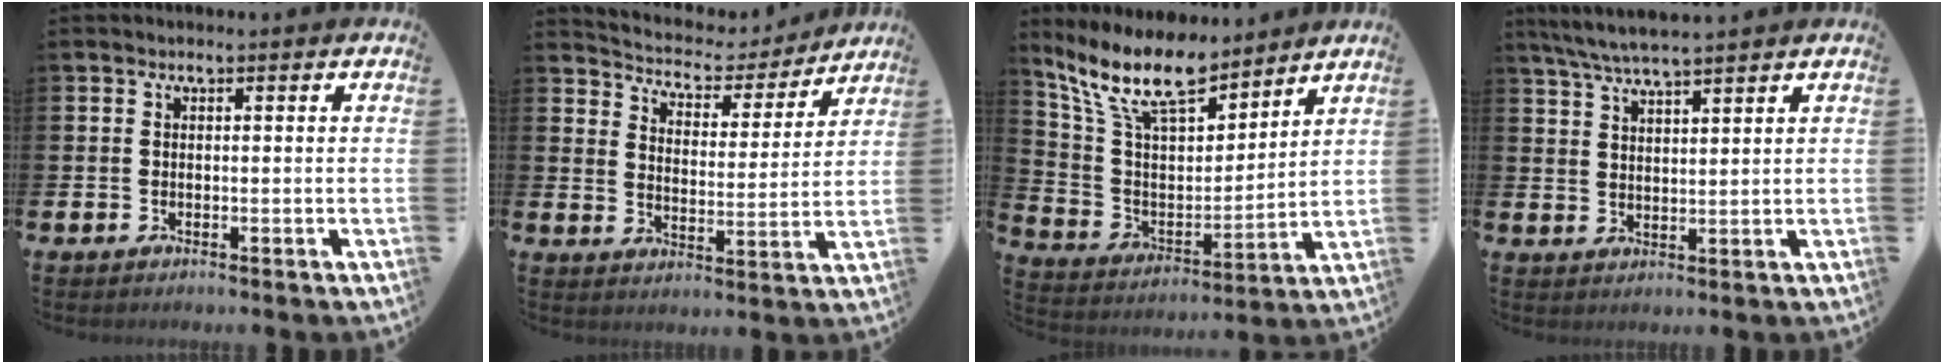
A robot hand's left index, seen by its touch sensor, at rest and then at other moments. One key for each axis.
{"total": 4.7, "fx": 4.4, "fy": 1.7, "fz": 0.5, "tx": -0.030, "ty": -0.042, "tz": 0.066}
{"total": 11.6, "fx": 9.8, "fy": 3.4, "fz": 5.2, "tx": -0.144, "ty": -0.052, "tz": 0.175}
{"total": 5.1, "fx": 4.8, "fy": -0.1, "fz": 1.8, "tx": -0.049, "ty": -0.015, "tz": 0.085}